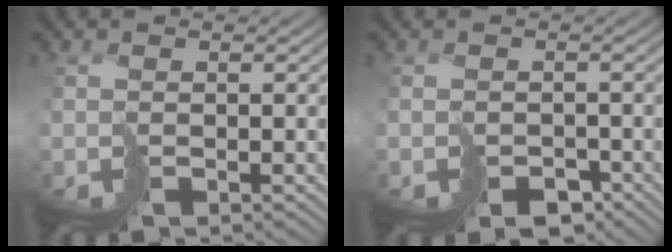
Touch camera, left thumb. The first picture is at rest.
{"total": 3.8, "force": [-2.7, 2.4, 1.2], "torque": [-0.012, -0.014, -0.033]}